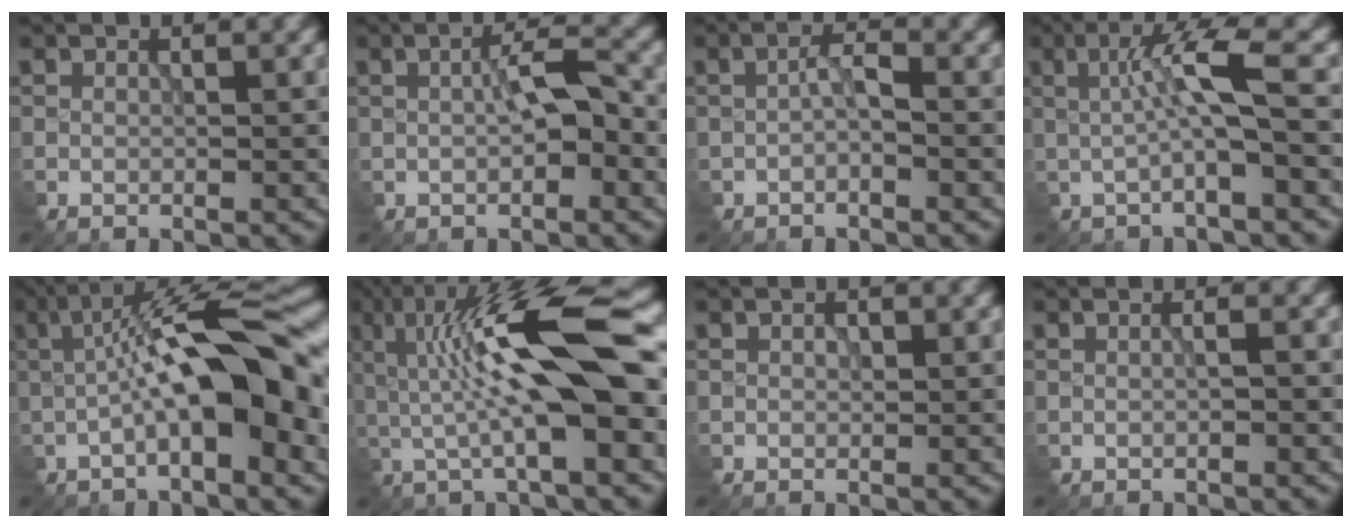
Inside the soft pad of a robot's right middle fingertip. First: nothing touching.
{"total": 3.8, "force": [-0.4, 1.3, 3.6], "torque": [-0.067, 0.006, -0.006]}
{"total": 1.9, "force": [-0.6, 0.7, 1.7], "torque": [-0.034, 0.005, -0.014]}
{"total": 4.2, "force": [0.0, 0.5, 4.2], "torque": [-0.079, 0.006, 0.001]}
{"total": 12.1, "force": [-0.6, 3.5, 11.6], "torque": [-0.175, 0.026, -0.017]}
{"total": 11.6, "force": [0.9, 2.9, 11.2], "torque": [-0.192, 0.020, 0.008]}
{"total": 0.7, "force": [0.0, 0.6, 0.4], "torque": [-0.008, -0.003, 0.001]}
{"total": 0.9, "force": [-0.3, 0.1, 0.8], "torque": [-0.016, -0.003, -0.004]}